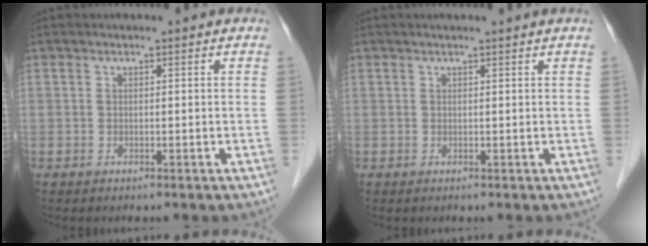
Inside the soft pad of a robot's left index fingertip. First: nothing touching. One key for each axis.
{"total": 0.7, "fx": 0.5, "fy": -0.2, "fz": 0.4, "tx": -0.011, "ty": -0.002, "tz": 0.015}